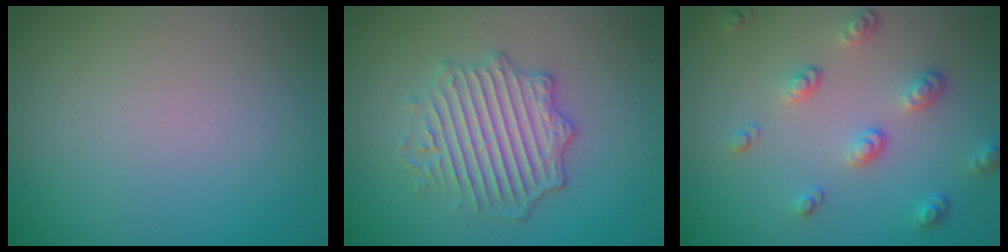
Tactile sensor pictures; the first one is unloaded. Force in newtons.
{"total": 4.5, "press": 4.0, "slide": 2.0}
{"total": 3.3, "press": 2.6, "slide": 2.0}